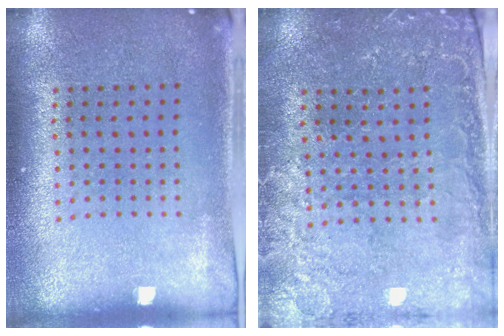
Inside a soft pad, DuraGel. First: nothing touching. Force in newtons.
{"total": 0.7, "press": 0.6, "slide": 0.4}